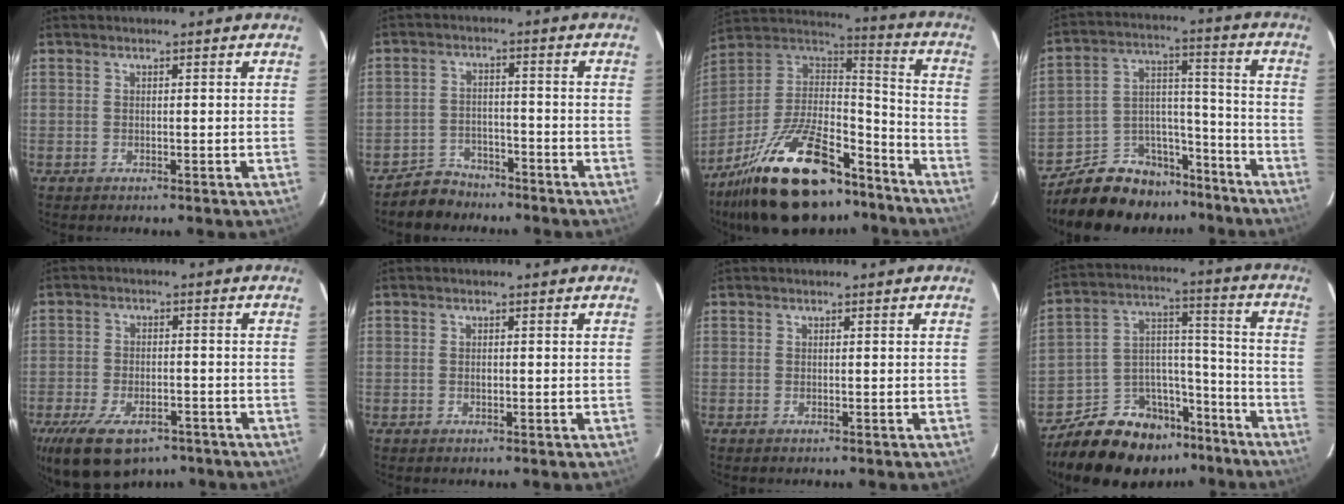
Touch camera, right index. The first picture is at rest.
{"total": 5.7, "force": [-4.8, 3.0, 0.2], "torque": [-0.022, 0.016, -0.080]}
{"total": 29.7, "force": [-20.5, 12.3, 17.6], "torque": [-0.335, 0.001, -0.316]}
{"total": 15.0, "force": [-12.2, 8.0, 3.8], "torque": [-0.077, 0.062, -0.179]}
{"total": 15.2, "force": [-9.8, 7.6, 8.7], "torque": [-0.197, -0.026, -0.156]}
{"total": 0.7, "force": [-0.1, 0.5, 0.5], "torque": [-0.007, 0.002, -0.002]}
{"total": 0.0}
{"total": 18.0, "force": [-13.6, 9.7, 6.6], "torque": [-0.134, 0.061, -0.197]}